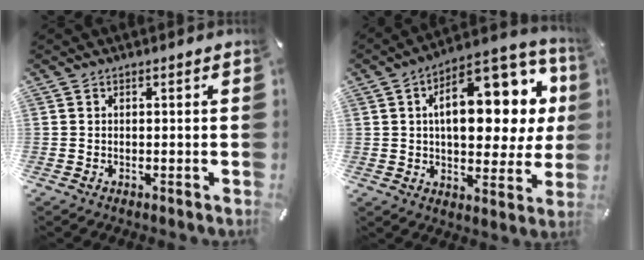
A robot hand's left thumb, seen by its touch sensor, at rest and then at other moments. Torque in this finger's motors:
{"motor_torque": [2.50, 2.50, 1.51, -1.26, 0.37]}